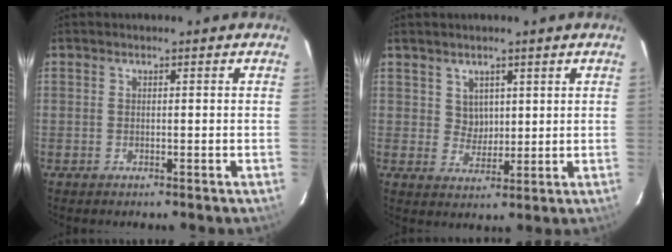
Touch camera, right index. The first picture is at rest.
{"total": 3.8, "force": [2.0, 3.1, 0.8], "torque": [-0.007, 0.005, 0.041]}